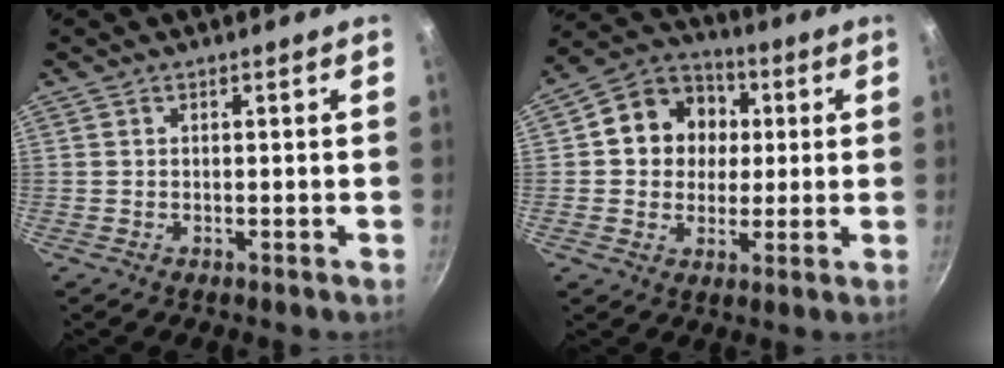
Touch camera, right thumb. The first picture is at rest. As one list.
[{"total": 12.8, "force": [2.0, 11.1, 5.9], "torque": [-0.067, 0.014, 0.020]}]